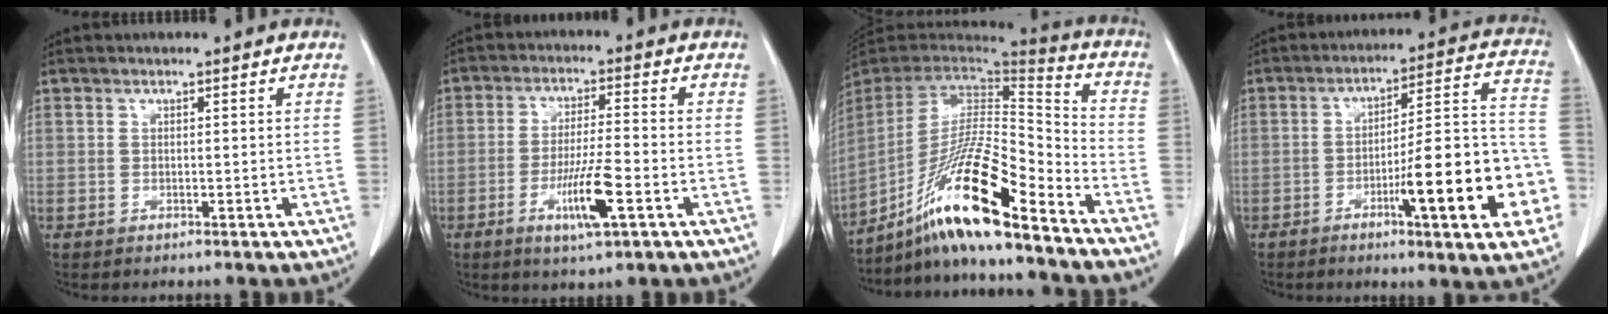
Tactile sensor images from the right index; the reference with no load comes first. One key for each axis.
{"total": 8.1, "fx": -3.3, "fy": 0.5, "fz": 7.4, "tx": -0.138, "ty": -0.012, "tz": -0.057}
{"total": 18.5, "fx": -12.5, "fy": 1.3, "fz": 13.6, "tx": -0.269, "ty": -0.009, "tz": -0.228}
{"total": 17.8, "fx": -6.2, "fy": 2.2, "fz": 16.5, "tx": -0.190, "ty": 0.022, "tz": -0.084}